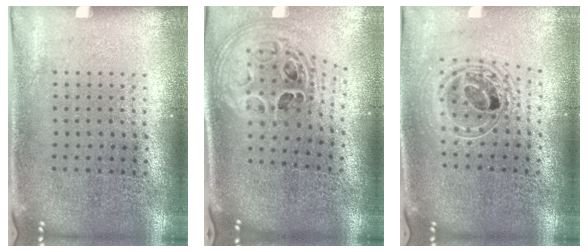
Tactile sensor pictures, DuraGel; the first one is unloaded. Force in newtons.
{"total": 1.9, "press": 1.5, "slide": 1.1}
{"total": 1.8, "press": 1.4, "slide": 1.1}